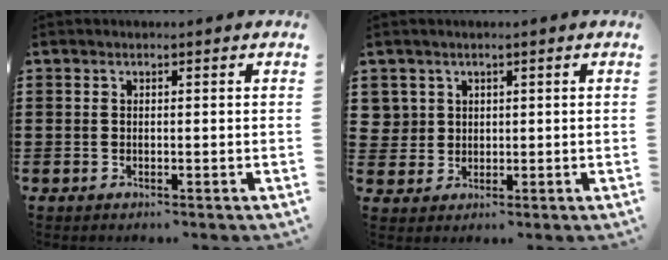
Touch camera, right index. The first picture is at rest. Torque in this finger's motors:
{"motor_torque": [-0.28, 0.23, 0.04, 0.02]}